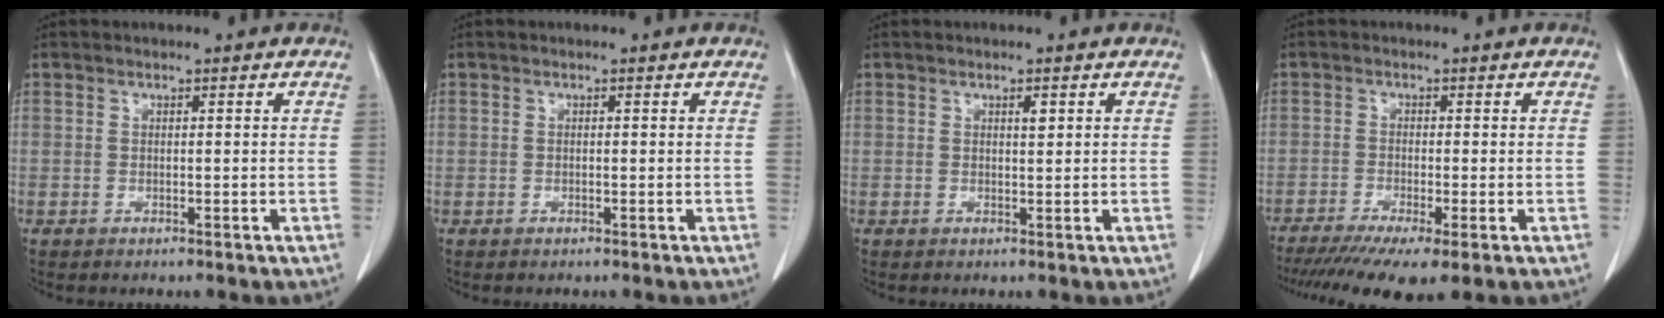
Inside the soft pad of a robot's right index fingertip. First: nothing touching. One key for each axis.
{"total": 0.0}
{"total": 1.1, "fx": 0.5, "fy": 0.3, "fz": 0.9, "tx": -0.015, "ty": -0.001, "tz": 0.006}
{"total": 10.3, "fx": -7.0, "fy": 1.4, "fz": 7.4, "tx": -0.121, "ty": -0.020, "tz": -0.115}